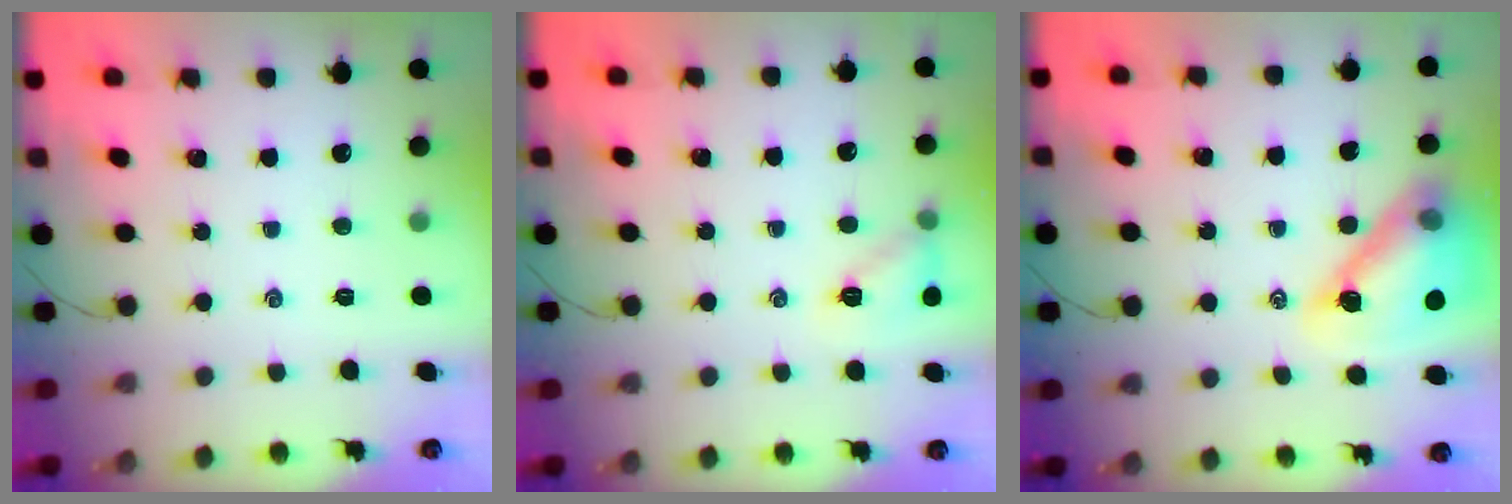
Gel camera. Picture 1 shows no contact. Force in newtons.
{"total": 9.2, "press": 9.0, "slide": 1.5}
{"total": 15.5, "press": 14.9, "slide": 4.4}